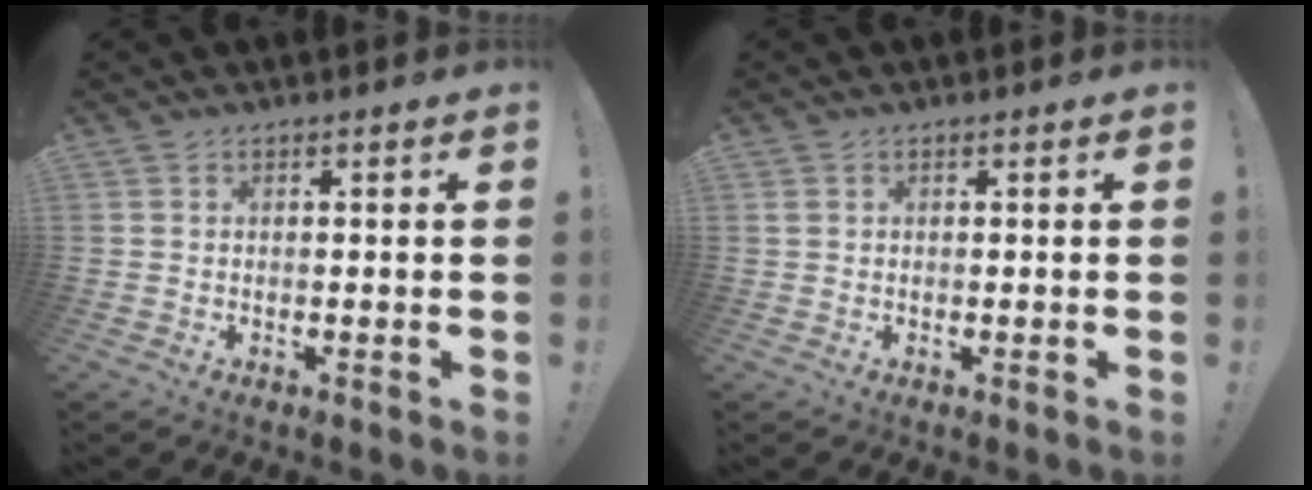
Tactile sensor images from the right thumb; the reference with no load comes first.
{"total": 0.9, "force": [0.5, 0.7, 0.4], "torque": [-0.007, 0.003, 0.008]}